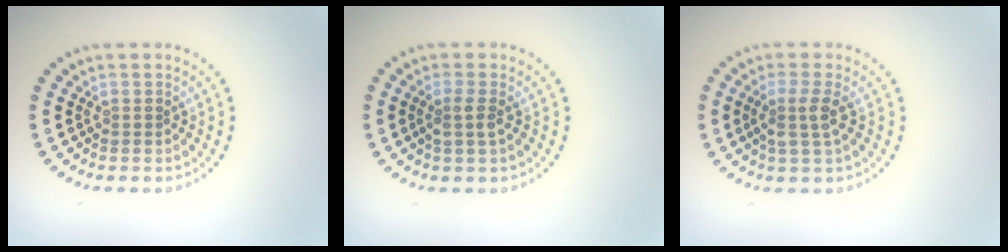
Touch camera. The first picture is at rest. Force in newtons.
{"total": 1.6, "press": 1.3, "slide": 0.9}
{"total": 2.2, "press": 1.9, "slide": 1.2}